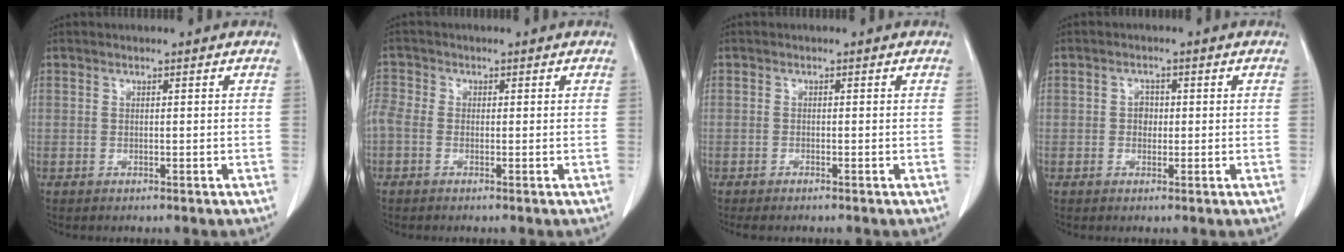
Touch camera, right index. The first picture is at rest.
{"total": 2.8, "force": [-0.5, 2.0, 1.9], "torque": [-0.063, 0.016, -0.014]}
{"total": 1.5, "force": [-1.3, 0.1, 0.8], "torque": [-0.012, -0.003, -0.018]}
{"total": 1.7, "force": [0.0, 1.4, 1.0], "torque": [-0.013, 0.004, -0.001]}